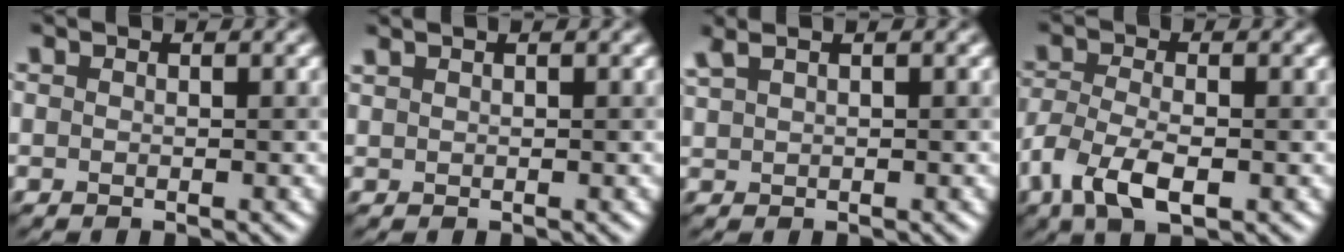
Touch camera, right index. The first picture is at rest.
{"total": 0.8, "force": [0.8, 0.1, -0.1], "torque": [0.004, 0.009, 0.014]}
{"total": 1.7, "force": [1.5, 0.5, 0.6], "torque": [-0.011, 0.013, 0.035]}
{"total": 4.6, "force": [-1.7, 2.2, 3.6], "torque": [-0.081, -0.001, -0.040]}